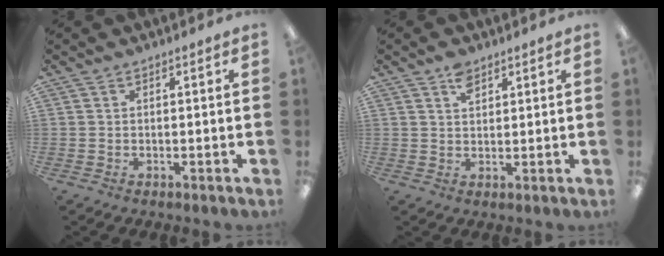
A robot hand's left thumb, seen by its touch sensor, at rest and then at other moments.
{"total": 3.6, "force": [2.4, 2.0, 1.8], "torque": [-0.032, -0.004, 0.044]}